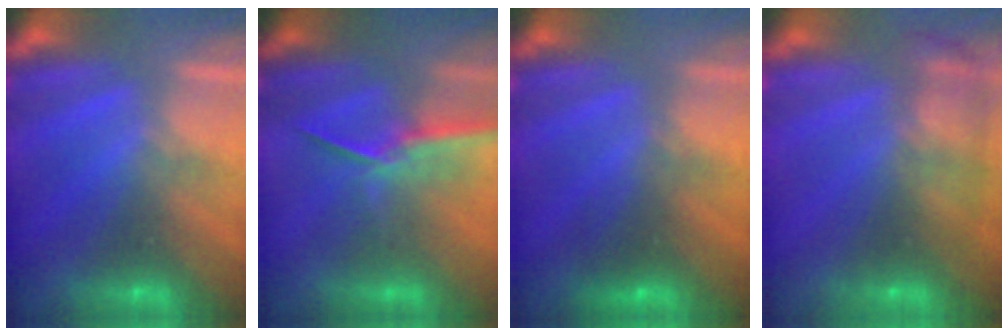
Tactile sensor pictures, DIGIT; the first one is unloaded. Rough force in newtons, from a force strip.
{"total": 1.2}
{"total": 2.4}
{"total": 6.2}